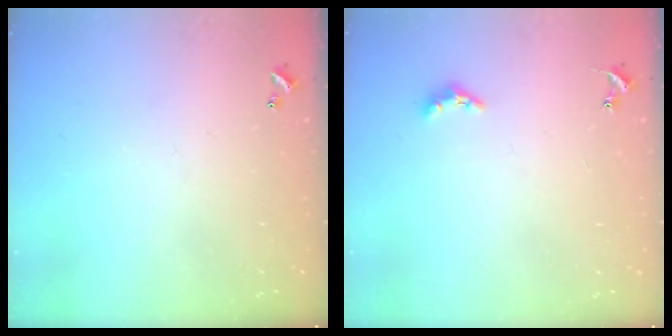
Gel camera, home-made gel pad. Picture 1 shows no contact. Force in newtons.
{"total": 2.4, "press": 2.3, "slide": 0.5}